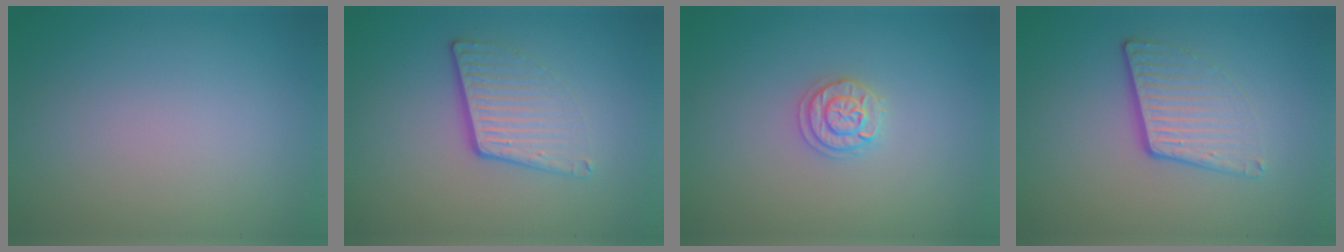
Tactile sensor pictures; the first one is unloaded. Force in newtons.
{"total": 4.0, "press": 2.7, "slide": 2.9}
{"total": 2.0, "press": 1.9, "slide": 0.3}
{"total": 4.0, "press": 2.7, "slide": 2.9}